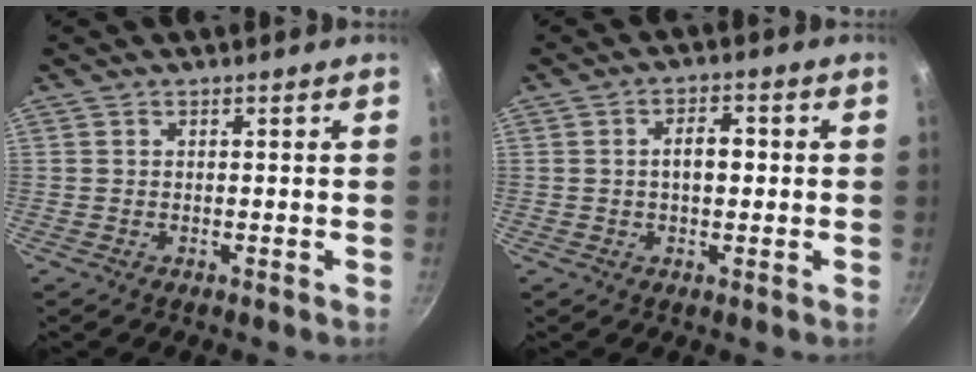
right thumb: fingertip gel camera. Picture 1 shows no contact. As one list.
[{"total": 4.7, "force": [0.2, 2.6, 3.8], "torque": [-0.056, 0.011, -0.001]}]